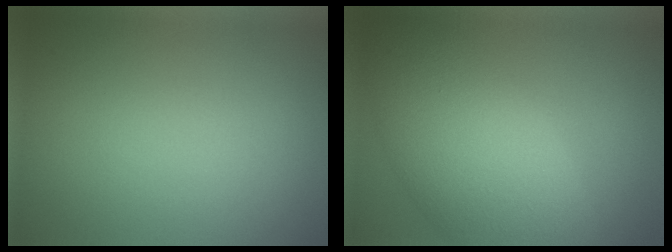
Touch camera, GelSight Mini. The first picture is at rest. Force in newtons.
{"total": 9.9, "press": 9.9, "slide": 0.7}